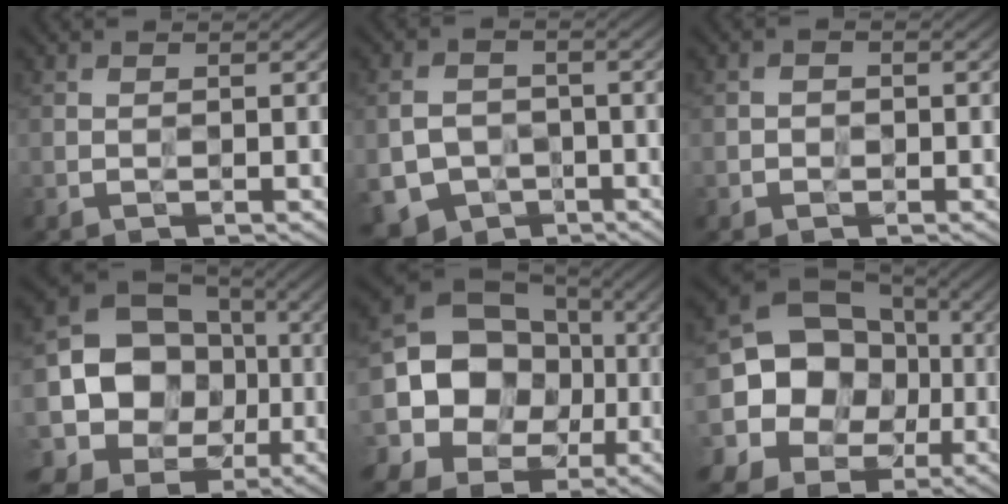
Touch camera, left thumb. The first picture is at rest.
{"total": 7.5, "force": [-2.8, 6.1, 3.4], "torque": [-0.079, -0.024, -0.060]}
{"total": 1.0, "force": [-0.3, 0.9, 0.2], "torque": [0.001, -0.002, -0.008]}
{"total": 15.1, "force": [-1.1, 13.3, 7.0], "torque": [-0.160, -0.020, -0.026]}
{"total": 15.8, "force": [-1.5, 13.6, 7.9], "torque": [-0.177, -0.018, -0.036]}
{"total": 16.7, "force": [-1.6, 14.7, 7.7], "torque": [-0.193, -0.012, -0.036]}